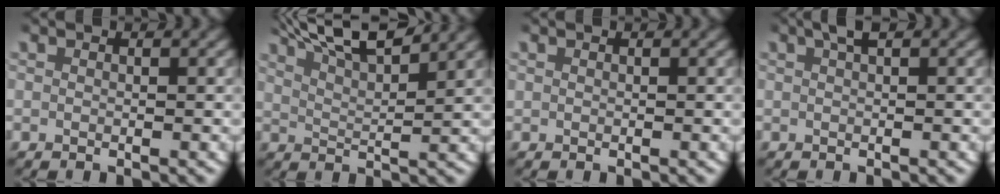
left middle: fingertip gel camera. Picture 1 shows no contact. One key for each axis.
{"total": 7.2, "fx": 6.0, "fy": 1.7, "fz": 3.7, "tx": -0.070, "ty": 0.007, "tz": 0.097}
{"total": 0.0}
{"total": 1.6, "fx": 1.0, "fy": 0.4, "fz": 1.2, "tx": -0.022, "ty": 0.009, "tz": 0.015}